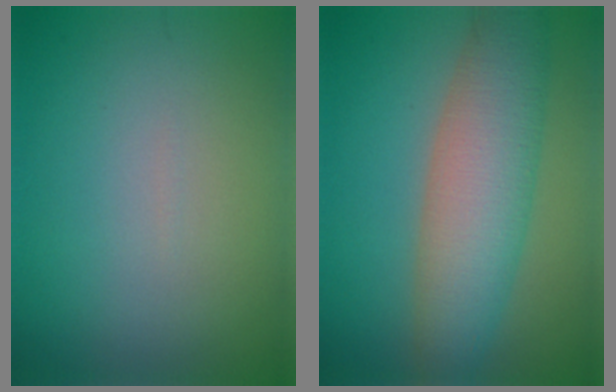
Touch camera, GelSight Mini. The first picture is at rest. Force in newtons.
{"total": 7.5, "press": 7.5, "slide": 0.5}